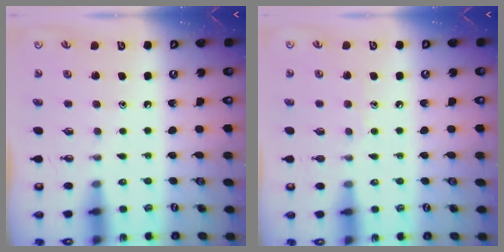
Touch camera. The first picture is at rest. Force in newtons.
{"total": 5.9, "press": 5.8, "slide": 0.7}